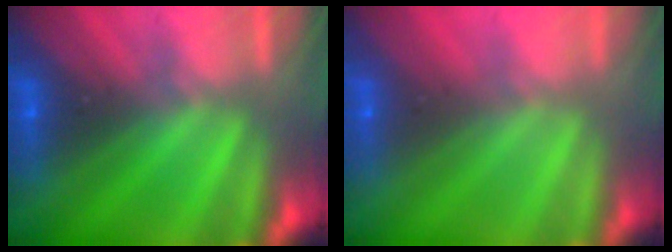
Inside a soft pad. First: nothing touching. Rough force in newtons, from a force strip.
{"total": 3.2}